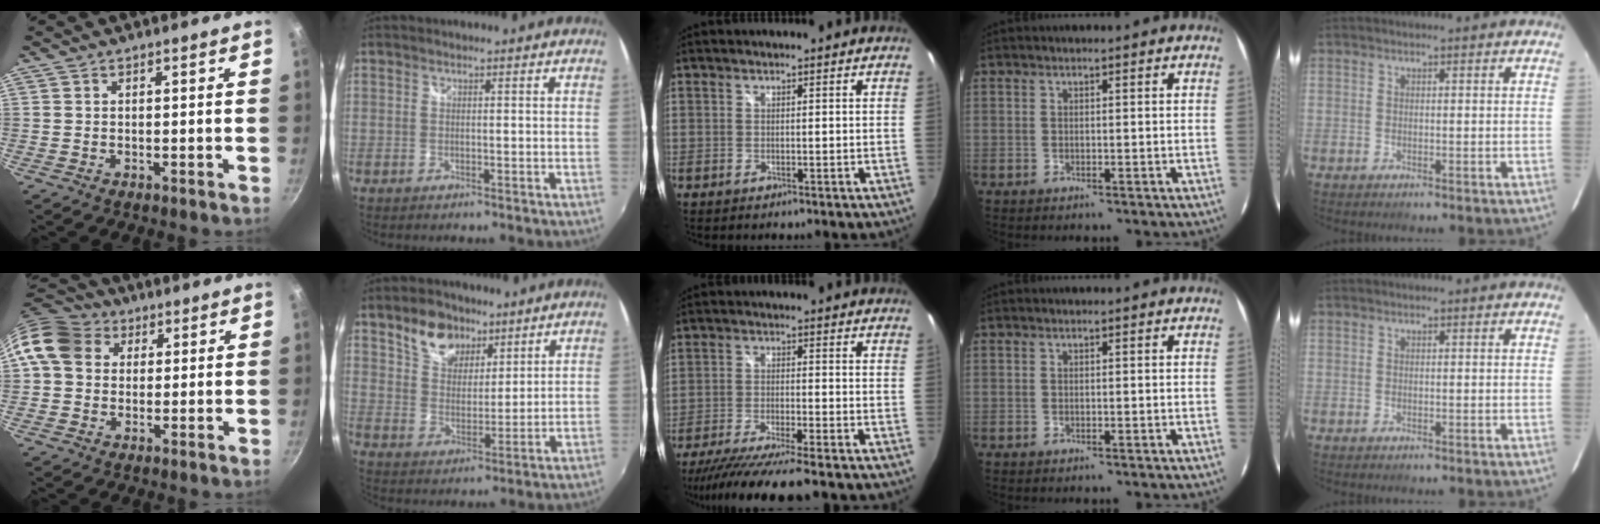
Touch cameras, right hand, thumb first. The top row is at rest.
{"thumb": {"total": 10.8, "force": [2.8, 9.0, 5.3], "torque": [-0.078, 0.019, 0.035]}, "index": {"total": 9.4, "force": [6.2, 5.9, 3.9], "torque": [-0.070, 0.020, 0.113]}, "middle": {"total": 13.5, "force": [-11.7, -0.2, 6.7], "torque": [-0.140, -0.032, -0.194]}}